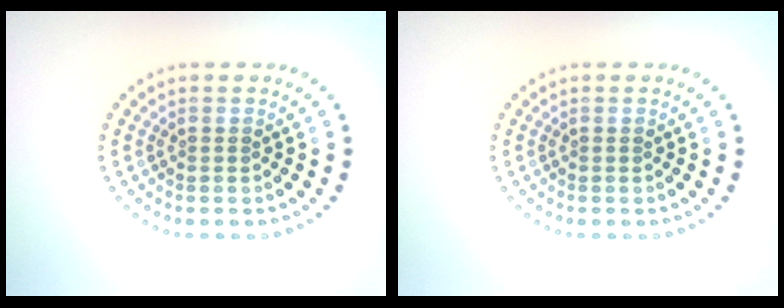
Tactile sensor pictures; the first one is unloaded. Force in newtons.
{"total": 0.0}